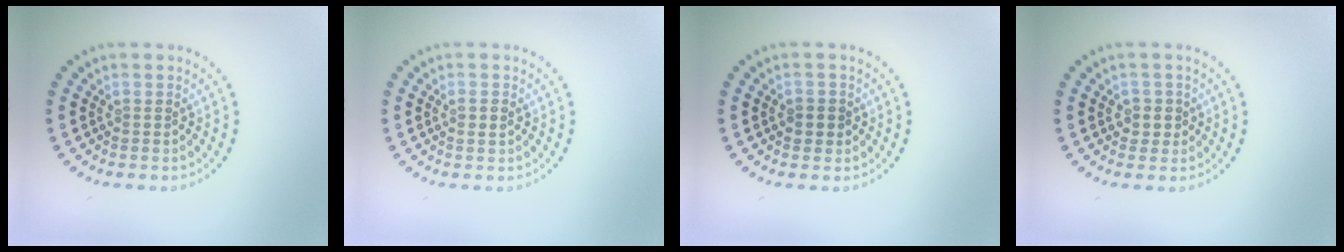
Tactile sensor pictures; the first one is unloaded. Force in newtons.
{"total": 1.1, "press": 1.0, "slide": 0.5}
{"total": 1.7, "press": 1.6, "slide": 0.5}
{"total": 1.6, "press": 1.5, "slide": 0.6}